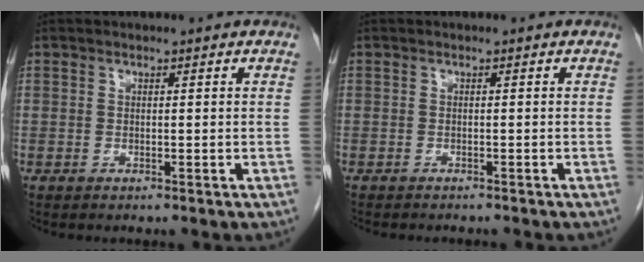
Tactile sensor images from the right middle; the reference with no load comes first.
{"total": 4.0, "force": [-3.6, 1.0, 1.6], "torque": [-0.026, -0.008, -0.043]}